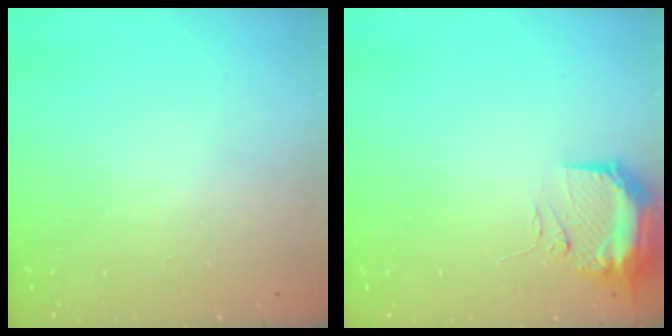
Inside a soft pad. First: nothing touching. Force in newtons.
{"total": 10.0, "press": 9.9, "slide": 1.6}